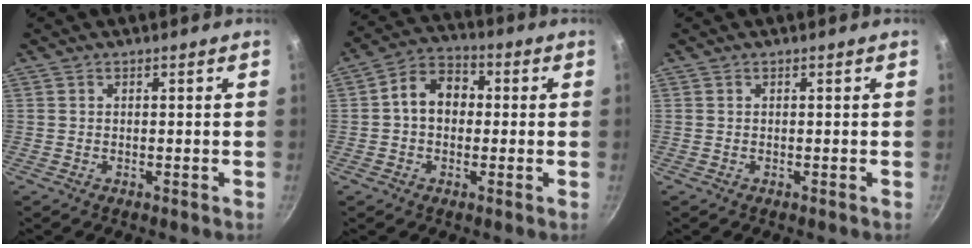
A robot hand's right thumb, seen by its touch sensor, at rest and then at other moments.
{"total": 8.6, "force": [0.4, 6.6, 5.5], "torque": [-0.056, 0.025, -0.011]}
{"total": 0.0}